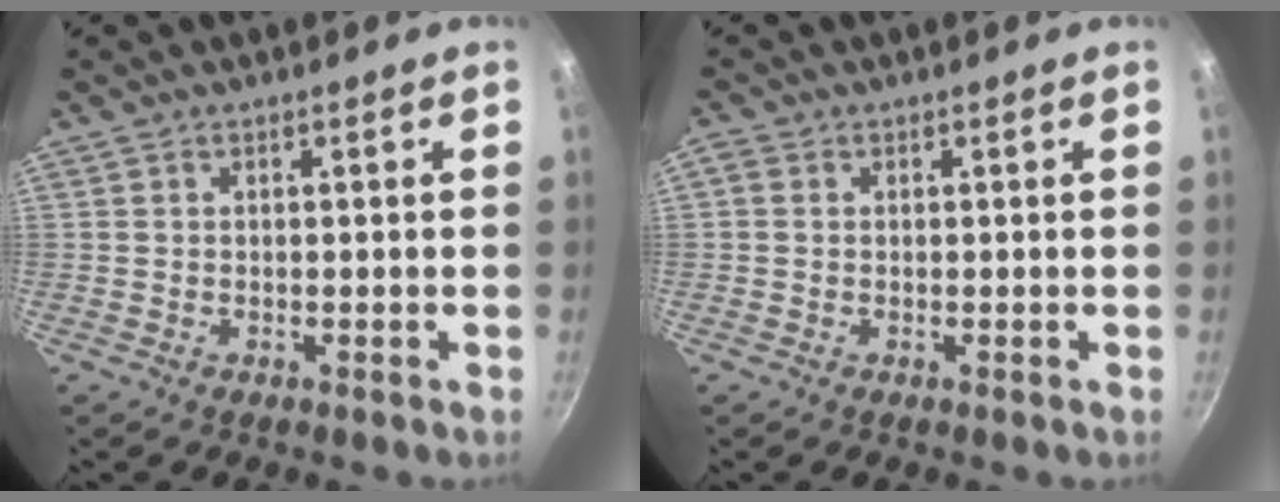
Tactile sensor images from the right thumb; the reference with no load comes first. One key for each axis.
{"total": 1.2, "fx": 0.0, "fy": 1.0, "fz": 0.7, "tx": -0.017, "ty": 0.004, "tz": -0.003}